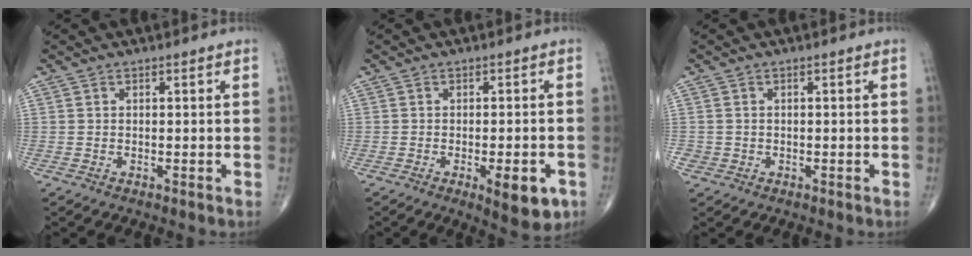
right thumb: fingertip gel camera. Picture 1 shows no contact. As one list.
[{"total": 8.1, "force": [-3.3, 2.9, 6.8], "torque": [-0.078, 0.004, -0.036]}, {"total": 1.1, "force": [-0.2, 1.1, 0.1], "torque": [0.004, 0.003, -0.004]}]